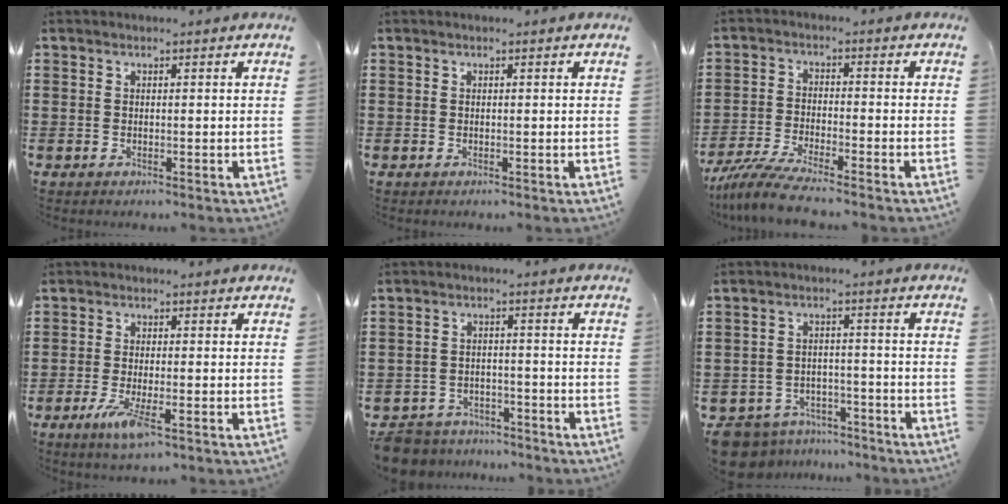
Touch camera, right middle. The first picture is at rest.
{"total": 0.0}
{"total": 6.0, "force": [-5.4, 0.1, 2.7], "torque": [-0.070, -0.018, -0.105]}
{"total": 4.5, "force": [-1.8, 0.7, 4.1], "torque": [-0.087, -0.016, -0.034]}
{"total": 4.8, "force": [-4.7, 1.0, 0.1], "torque": [-0.023, 0.004, -0.102]}
{"total": 6.2, "force": [-6.0, 1.6, 0.5], "torque": [-0.032, 0.009, -0.125]}